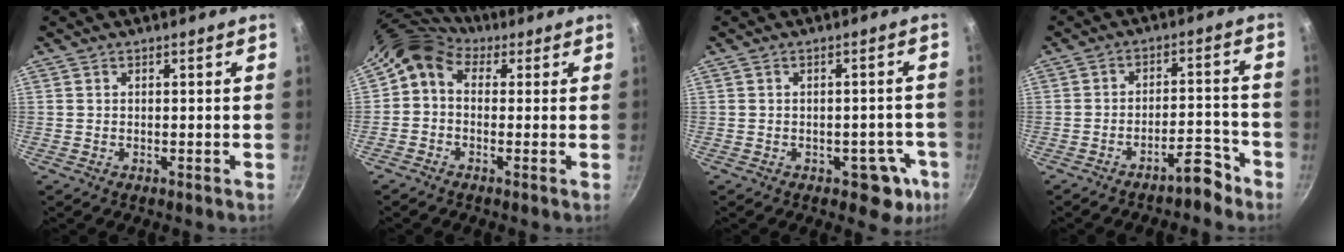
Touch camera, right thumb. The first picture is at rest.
{"total": 7.4, "force": [1.3, 5.8, 4.4], "torque": [-0.082, 0.019, -0.002]}
{"total": 6.8, "force": [-2.8, 4.3, 4.4], "torque": [-0.001, 0.033, -0.021]}
{"total": 5.9, "force": [-4.7, 1.8, 3.0], "torque": [-0.021, 0.051, -0.066]}